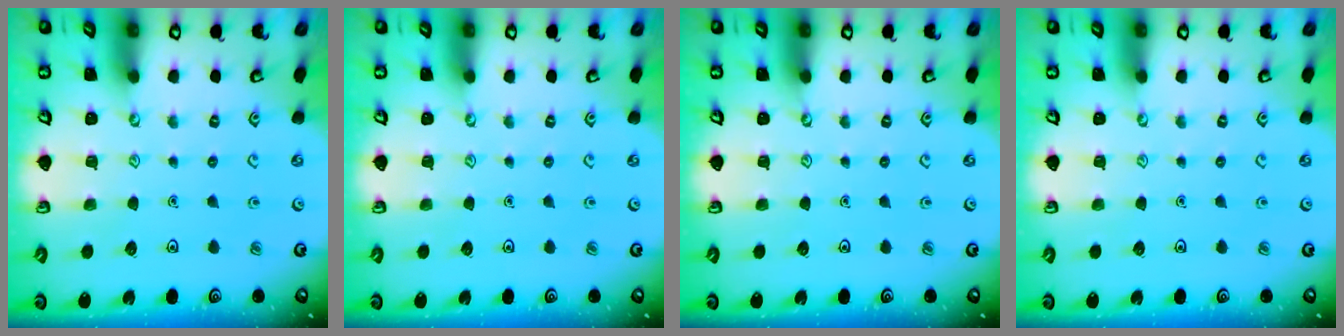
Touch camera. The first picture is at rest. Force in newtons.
{"total": 0.0}
{"total": 0.0}
{"total": 0.0}